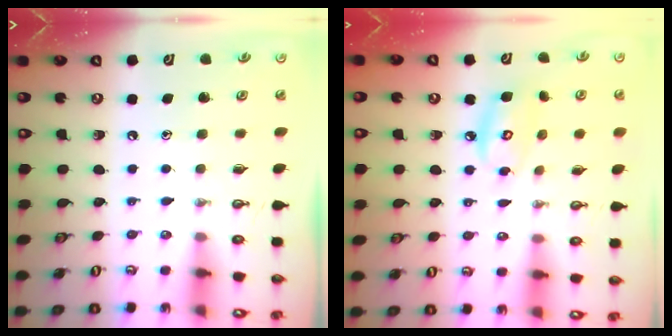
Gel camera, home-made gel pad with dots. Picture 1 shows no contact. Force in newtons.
{"total": 7.4, "press": 7.3, "slide": 0.4}